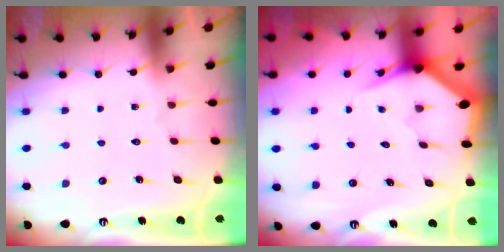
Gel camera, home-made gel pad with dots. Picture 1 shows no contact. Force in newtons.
{"total": 3.2, "press": 3.2, "slide": 0.0}